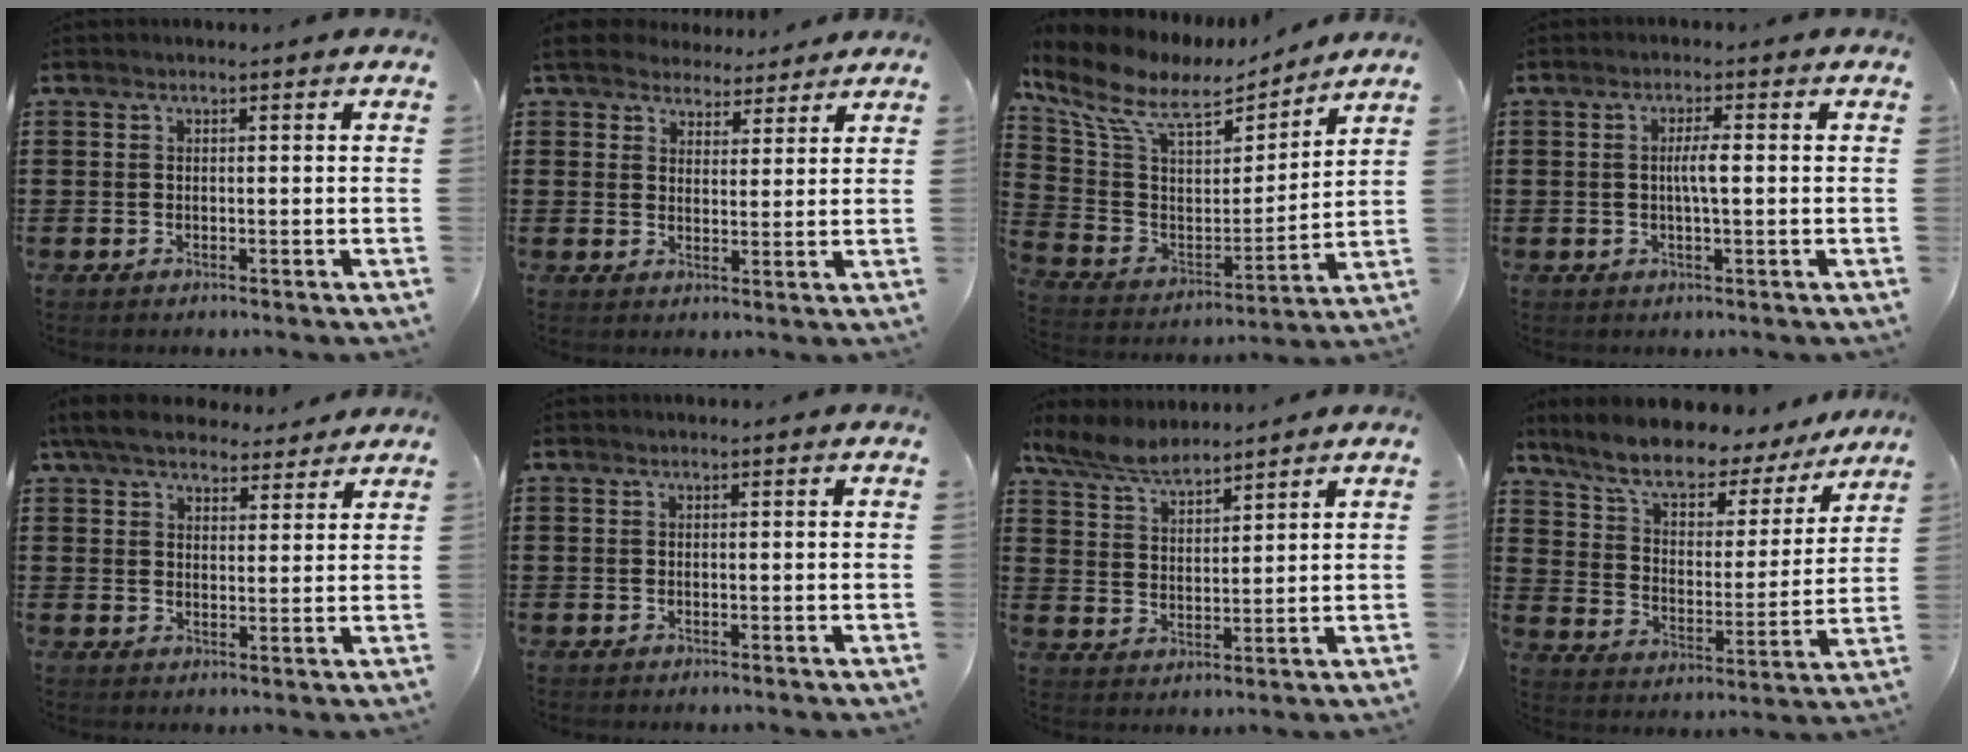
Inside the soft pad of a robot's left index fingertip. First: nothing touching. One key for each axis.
{"total": 4.9, "fx": 4.5, "fy": 2.0, "fz": 0.6, "tx": -0.034, "ty": -0.010, "tz": 0.081}
{"total": 10.6, "fx": 7.3, "fy": 4.7, "fz": 6.2, "tx": -0.151, "ty": -0.032, "tz": 0.125}
{"total": 2.8, "fx": -0.1, "fy": 0.4, "fz": 2.8, "tx": -0.051, "ty": -0.004, "tz": -0.004}
{"total": 5.9, "fx": 5.3, "fy": 1.8, "fz": 1.9, "tx": -0.057, "ty": -0.012, "tz": 0.098}
{"total": 0.0}
{"total": 5.8, "fx": 5.3, "fy": 1.7, "fz": 1.8, "tx": -0.057, "ty": -0.013, "tz": 0.097}
{"total": 8.0, "fx": 6.9, "fy": 2.3, "fz": 3.4, "tx": -0.090, "ty": -0.046, "tz": 0.112}